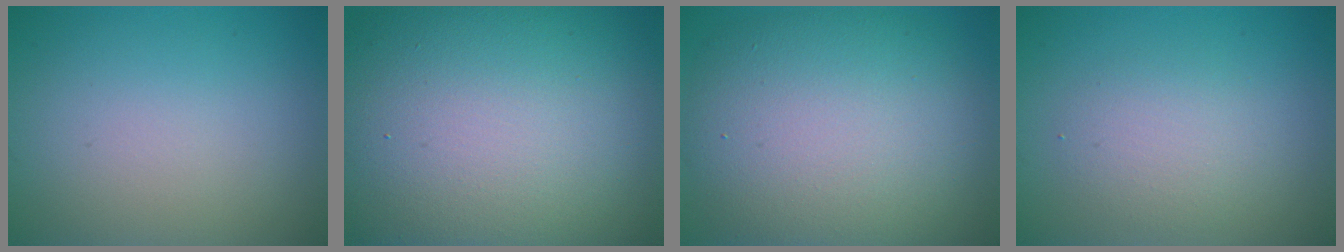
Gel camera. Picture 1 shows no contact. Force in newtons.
{"total": 19.7, "press": 19.7, "slide": 0.7}
{"total": 11.7, "press": 11.7, "slide": 0.6}
{"total": 2.6, "press": 2.6, "slide": 0.2}